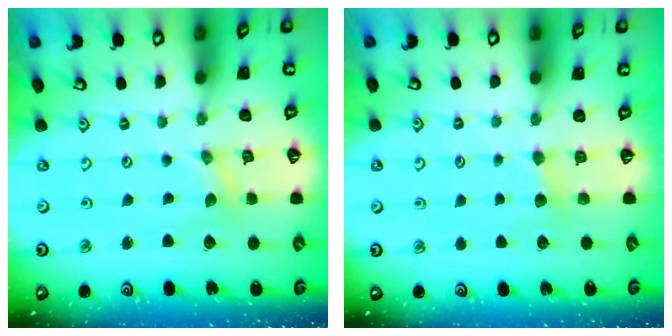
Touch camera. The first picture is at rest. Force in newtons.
{"total": 3.3, "press": 3.3, "slide": 0.4}